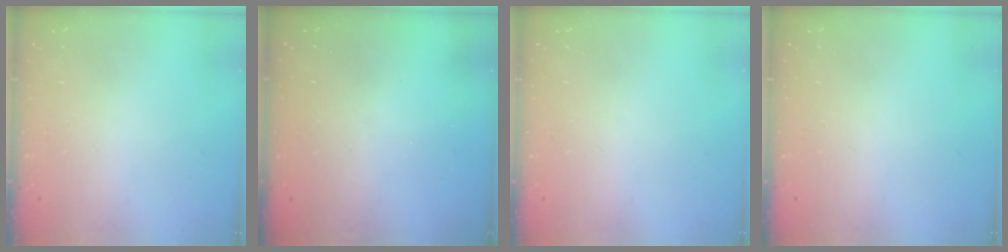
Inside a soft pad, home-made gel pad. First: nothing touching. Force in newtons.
{"total": 3.1, "press": 3.1, "slide": 0.1}
{"total": 0.0}
{"total": 0.0}